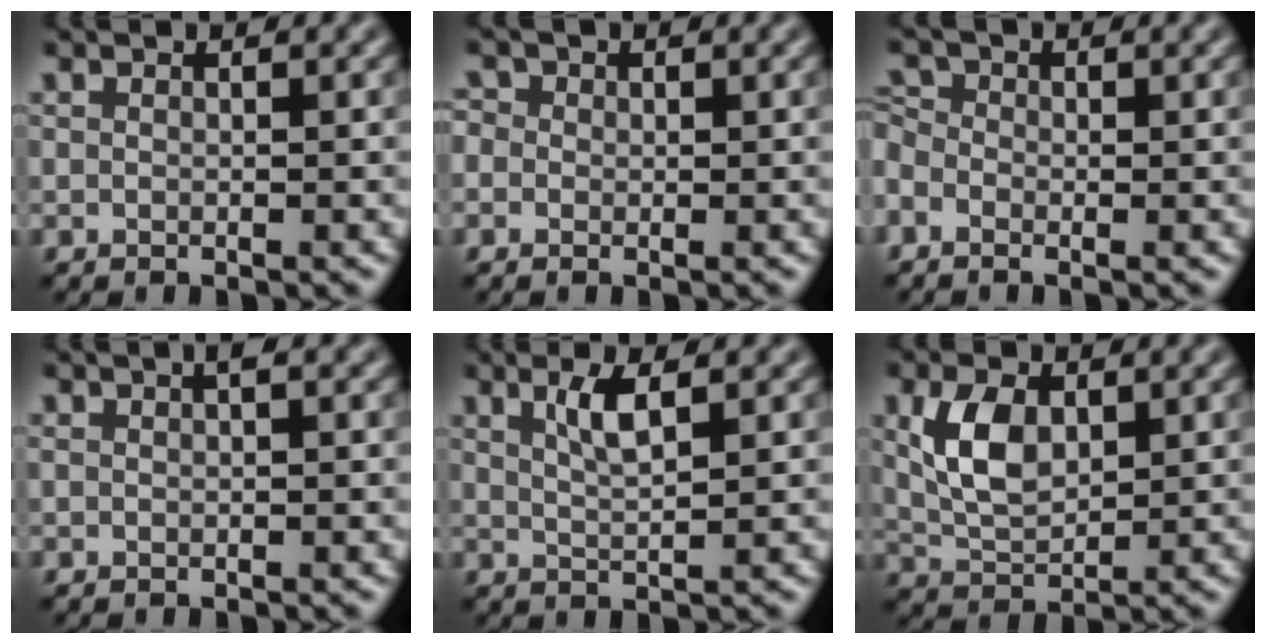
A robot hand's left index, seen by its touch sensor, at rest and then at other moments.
{"total": 1.3, "force": [0.1, 1.2, 0.3], "torque": [-0.004, 0.008, -0.013]}
{"total": 2.0, "force": [-0.7, 1.6, 0.9], "torque": [-0.025, 0.008, -0.016]}
{"total": 0.7, "force": [0.1, 0.3, 0.7], "torque": [-0.015, 0.003, 0.003]}
{"total": 2.4, "force": [0.9, 0.6, 2.1], "torque": [-0.039, -0.001, 0.018]}
{"total": 4.4, "force": [0.9, 2.7, 3.4], "torque": [-0.078, 0.003, 0.023]}